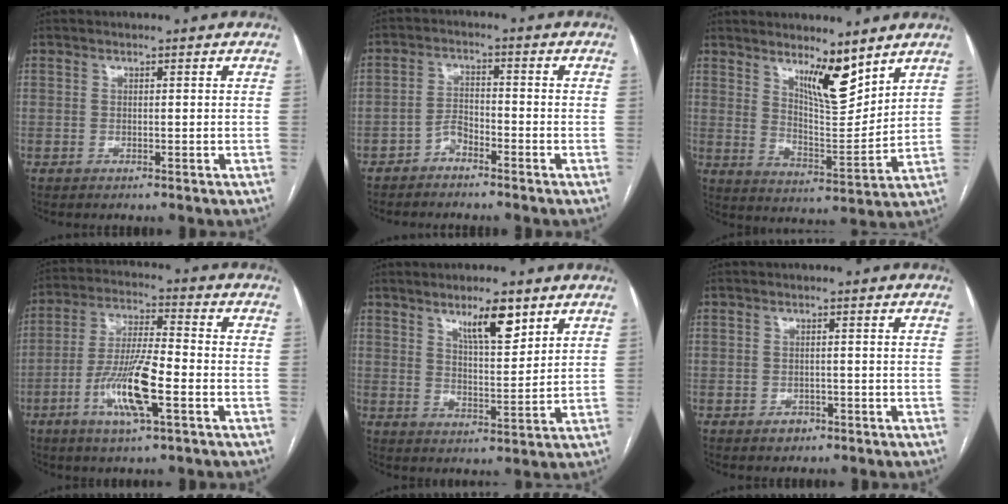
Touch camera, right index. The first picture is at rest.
{"total": 3.0, "force": [-2.4, 1.1, 1.3], "torque": [-0.023, 0.005, -0.045]}
{"total": 8.6, "force": [6.2, 1.8, 5.6], "torque": [-0.102, -0.018, 0.116]}
{"total": 11.8, "force": [-4.3, 1.8, 10.8], "torque": [-0.213, -0.005, -0.078]}
{"total": 7.2, "force": [4.6, 1.6, 5.3], "torque": [-0.091, -0.005, 0.080]}
{"total": 1.8, "force": [-1.1, 1.4, 0.6], "torque": [-0.007, 0.004, -0.010]}